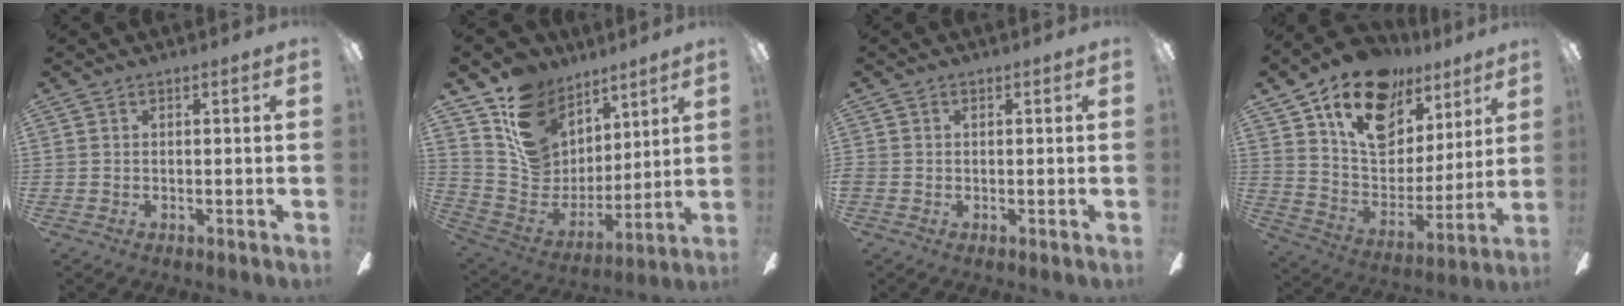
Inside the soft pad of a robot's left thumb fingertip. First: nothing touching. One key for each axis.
{"total": 16.0, "fx": 9.4, "fy": 11.7, "fz": 5.5, "tx": -0.117, "ty": -0.057, "tz": 0.189}
{"total": 0.6, "fx": -0.1, "fy": 0.6, "fz": 0.1, "tx": -0.001, "ty": 0.005, "tz": -0.004}
{"total": 20.5, "fx": 12.6, "fy": 12.7, "fz": 10.0, "tx": -0.161, "ty": -0.068, "tz": 0.229}